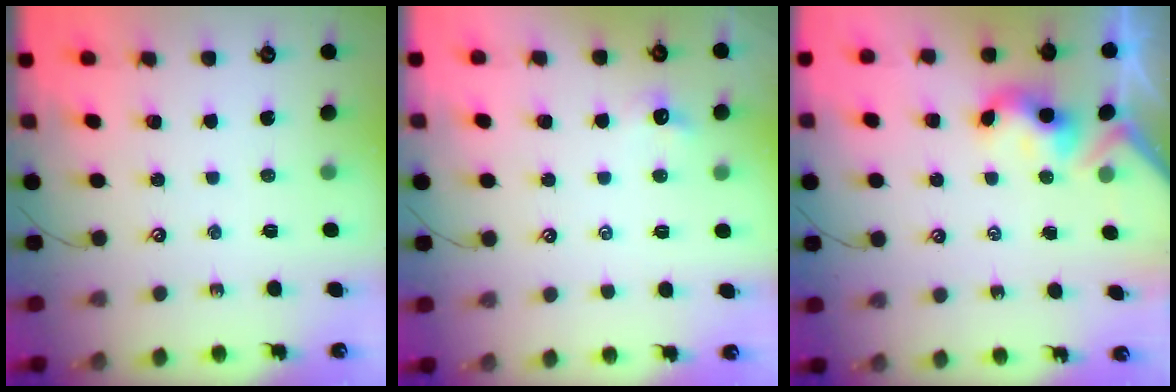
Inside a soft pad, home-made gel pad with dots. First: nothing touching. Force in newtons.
{"total": 0.7, "press": 0.3, "slide": 0.6}
{"total": 3.6, "press": 3.6, "slide": 0.4}